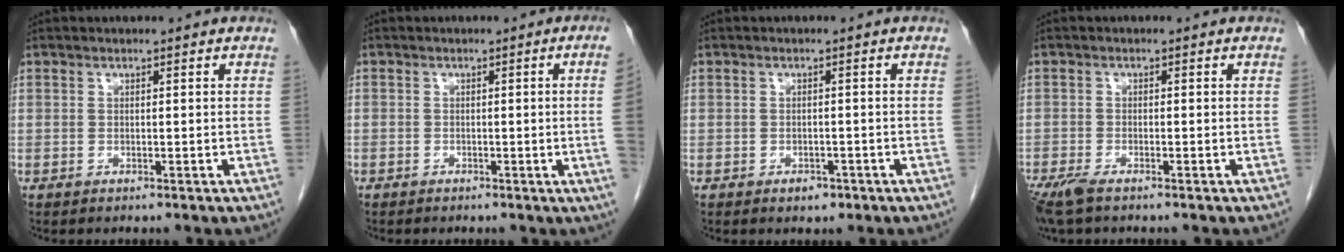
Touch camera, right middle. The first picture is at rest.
{"total": 3.5, "force": [-0.5, -1.1, 3.2], "torque": [-0.031, -0.003, -0.007]}
{"total": 1.7, "force": [-1.0, 1.1, 0.8], "torque": [-0.009, 0.003, -0.008]}
{"total": 3.9, "force": [-2.9, 0.7, 2.4], "torque": [-0.052, -0.012, -0.053]}